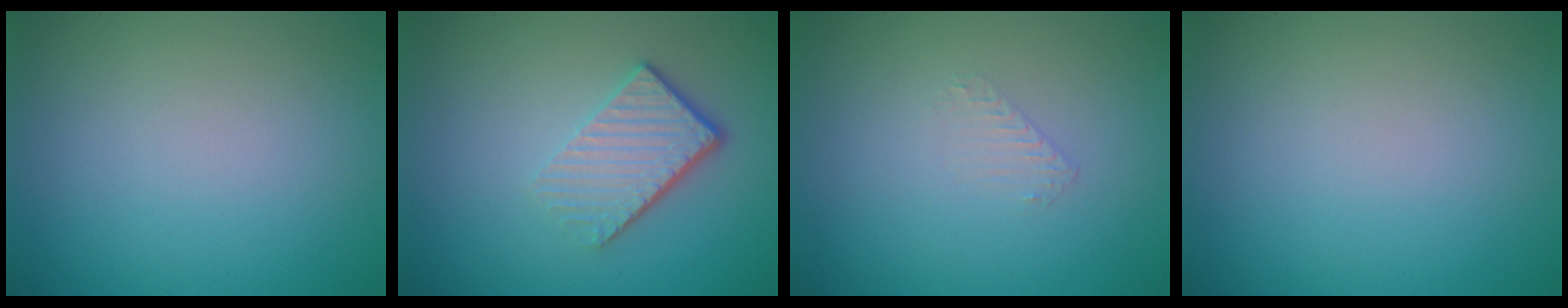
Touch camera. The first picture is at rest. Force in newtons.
{"total": 4.1, "press": 2.8, "slide": 3.0}
{"total": 0.6, "press": 0.4, "slide": 0.5}
{"total": 0.0}